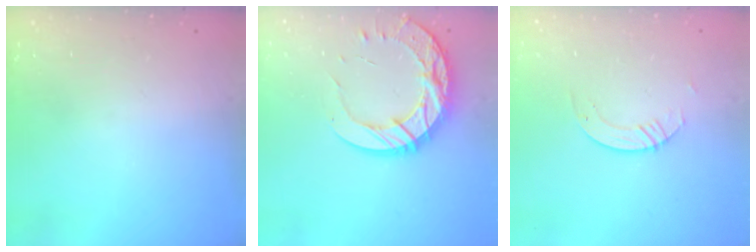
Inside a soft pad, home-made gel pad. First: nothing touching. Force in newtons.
{"total": 16.1, "press": 16.0, "slide": 1.2}
{"total": 2.2, "press": 2.2, "slide": 0.2}